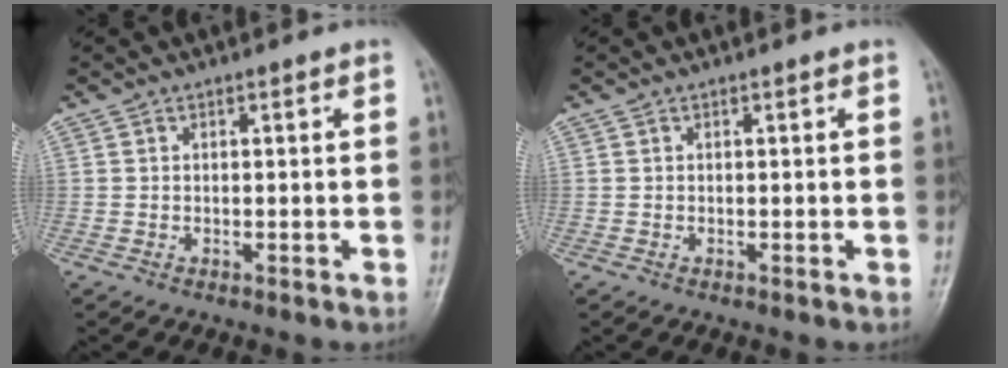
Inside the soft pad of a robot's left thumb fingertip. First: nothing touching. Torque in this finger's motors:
{"motor_torque": [0.00, 0.02, 0.00, -0.03, 0.00]}